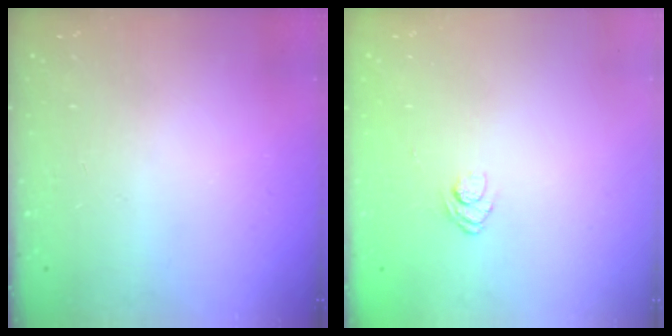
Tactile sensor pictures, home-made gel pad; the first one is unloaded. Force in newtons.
{"total": 3.8, "press": 3.5, "slide": 1.4}